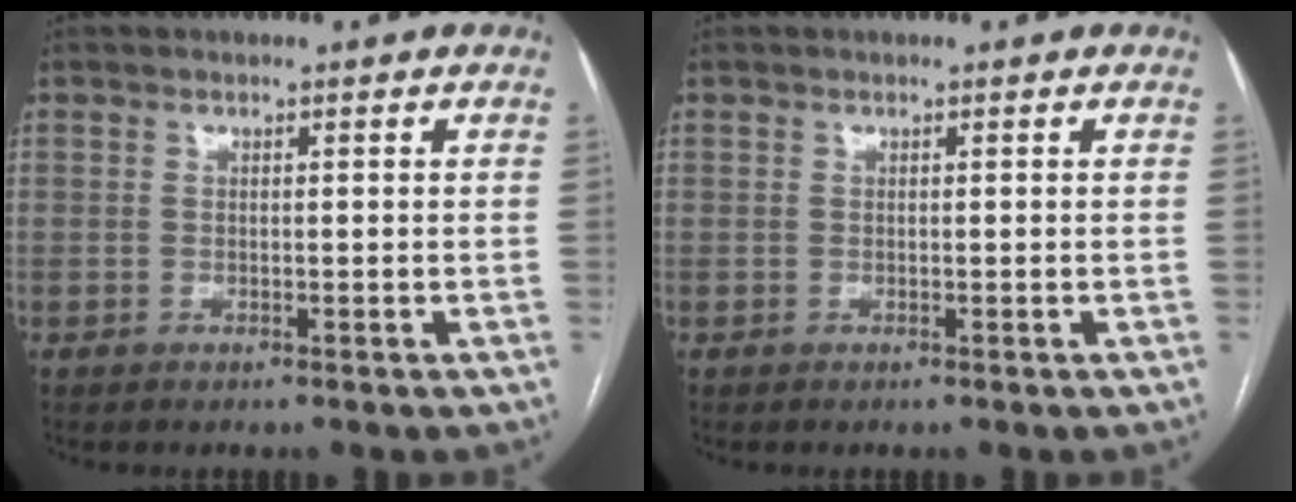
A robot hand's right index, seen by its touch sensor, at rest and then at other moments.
{"total": 0.0}